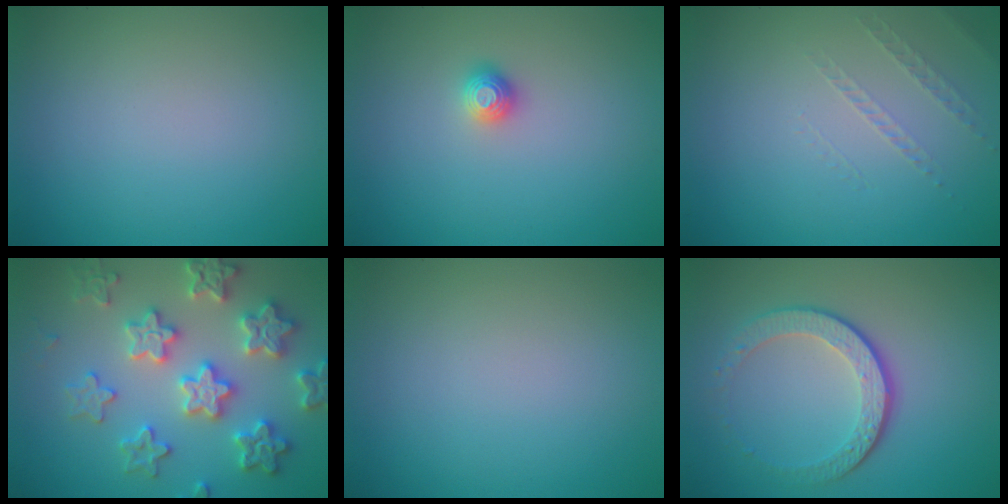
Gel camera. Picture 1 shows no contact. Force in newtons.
{"total": 1.1, "press": 1.1, "slide": 0.3}
{"total": 1.0, "press": 0.4, "slide": 0.9}
{"total": 6.2, "press": 6.1, "slide": 1.3}
{"total": 0.0}
{"total": 4.3, "press": 3.0, "slide": 3.1}